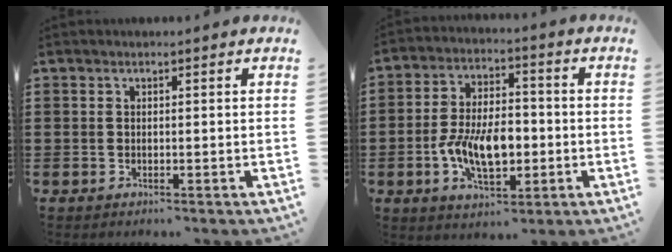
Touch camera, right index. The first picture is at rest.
{"total": 9.3, "force": [-2.1, 5.1, 7.5], "torque": [-0.147, -0.001, -0.046]}